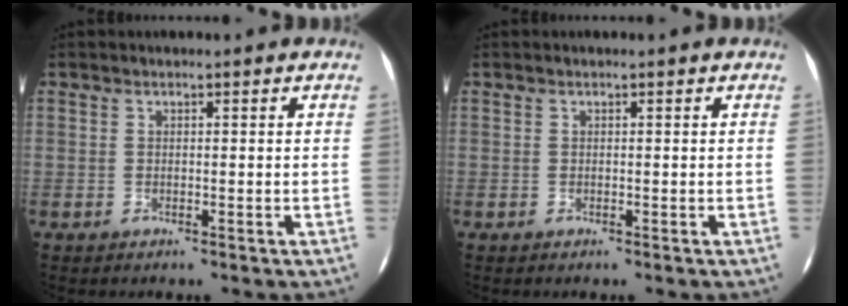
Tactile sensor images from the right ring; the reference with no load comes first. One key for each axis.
{"total": 0.0}